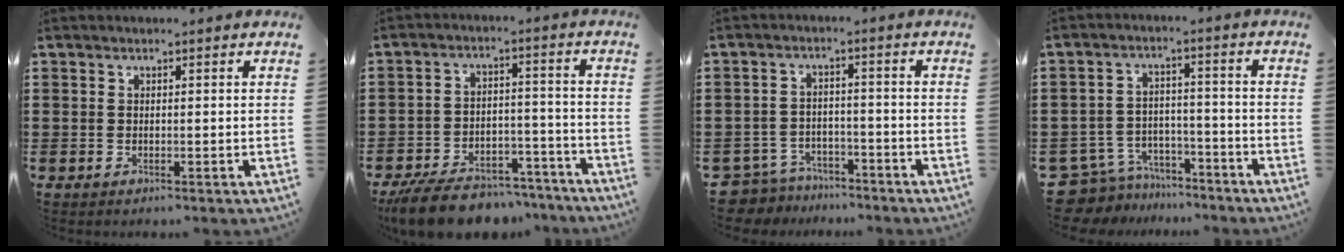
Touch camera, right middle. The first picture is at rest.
{"total": 8.6, "force": [-8.0, 2.1, 2.3], "torque": [-0.041, 0.022, -0.154]}
{"total": 4.6, "force": [-4.5, 1.0, 0.1], "torque": [-0.031, -0.001, -0.101]}
{"total": 7.0, "force": [-6.7, 2.0, 0.7], "torque": [-0.037, 0.015, -0.140]}